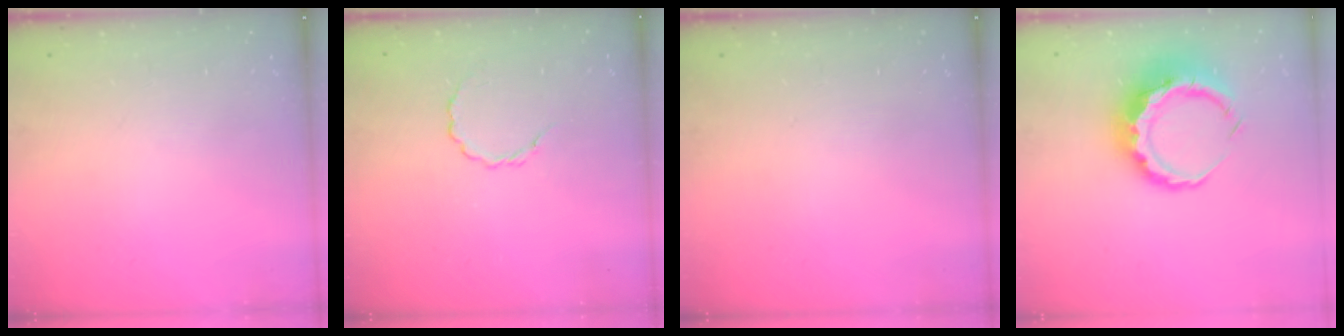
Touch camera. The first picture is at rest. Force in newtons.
{"total": 3.0, "press": 2.8, "slide": 1.0}
{"total": 0.0}
{"total": 8.8, "press": 8.6, "slide": 1.8}